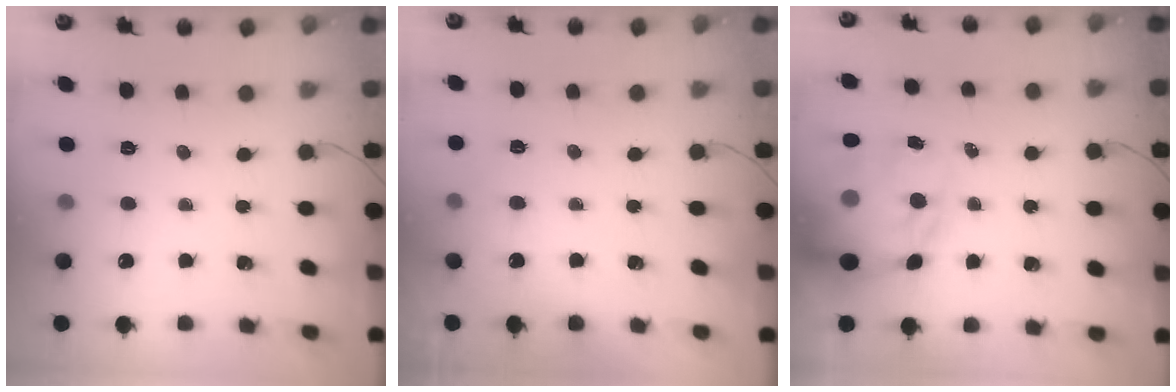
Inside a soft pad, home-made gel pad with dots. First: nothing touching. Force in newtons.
{"total": 3.8, "press": 3.6, "slide": 1.1}
{"total": 14.8, "press": 14.4, "slide": 3.4}